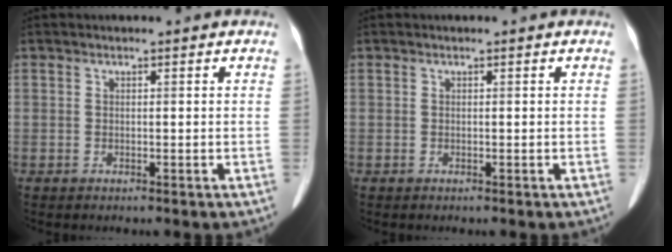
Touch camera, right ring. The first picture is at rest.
{"total": 0.0}